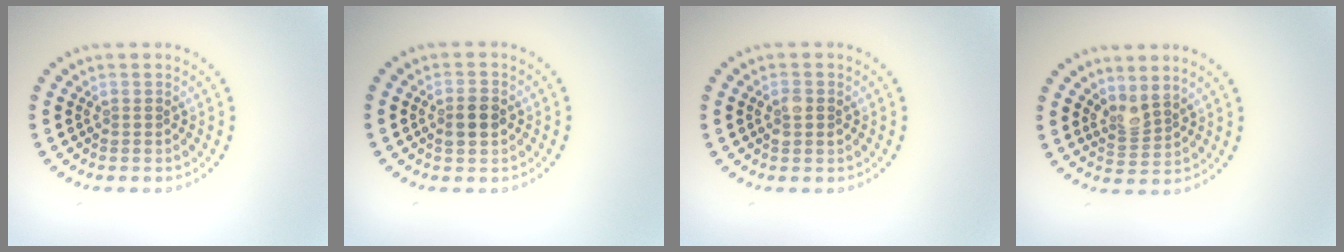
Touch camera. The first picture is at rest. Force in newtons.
{"total": 2.1, "press": 2.1, "slide": 0.2}
{"total": 1.5, "press": 1.5, "slide": 0.2}
{"total": 2.2, "press": 1.6, "slide": 1.4}